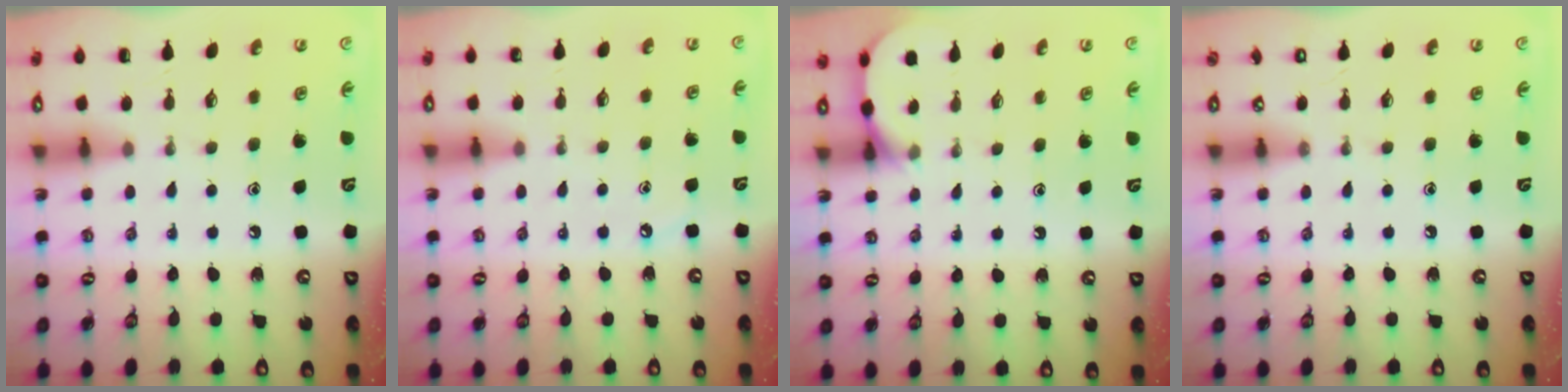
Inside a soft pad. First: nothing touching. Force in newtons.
{"total": 2.4, "press": 2.4, "slide": 0.3}
{"total": 4.5, "press": 4.4, "slide": 0.3}
{"total": 0.0}